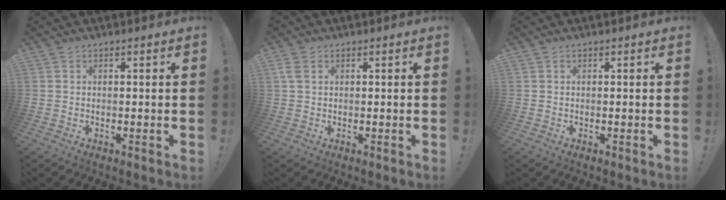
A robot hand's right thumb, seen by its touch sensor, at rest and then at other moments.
{"total": 2.7, "force": [1.1, 1.6, 1.9], "torque": [-0.031, 0.002, 0.021]}
{"total": 0.0}